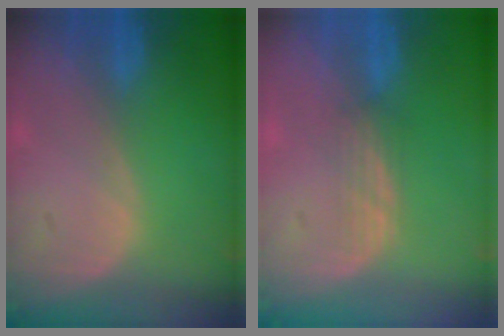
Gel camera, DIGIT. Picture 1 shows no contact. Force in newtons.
{"total": 2.1, "press": 2.1, "slide": 0.2}